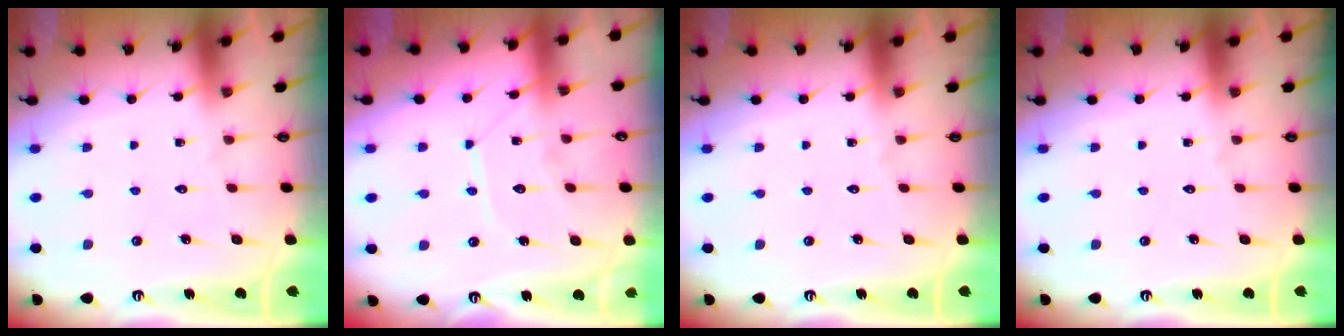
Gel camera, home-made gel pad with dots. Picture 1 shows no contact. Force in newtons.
{"total": 8.7, "press": 8.7, "slide": 0.5}
{"total": 0.0}
{"total": 0.0}